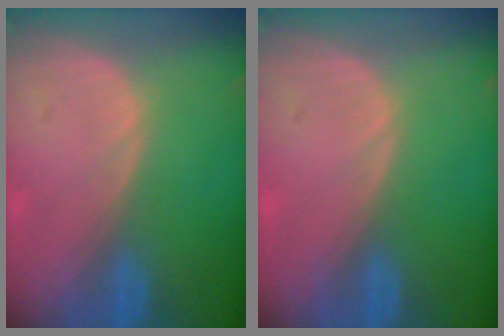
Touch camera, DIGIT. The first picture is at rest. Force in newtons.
{"total": 0.0}